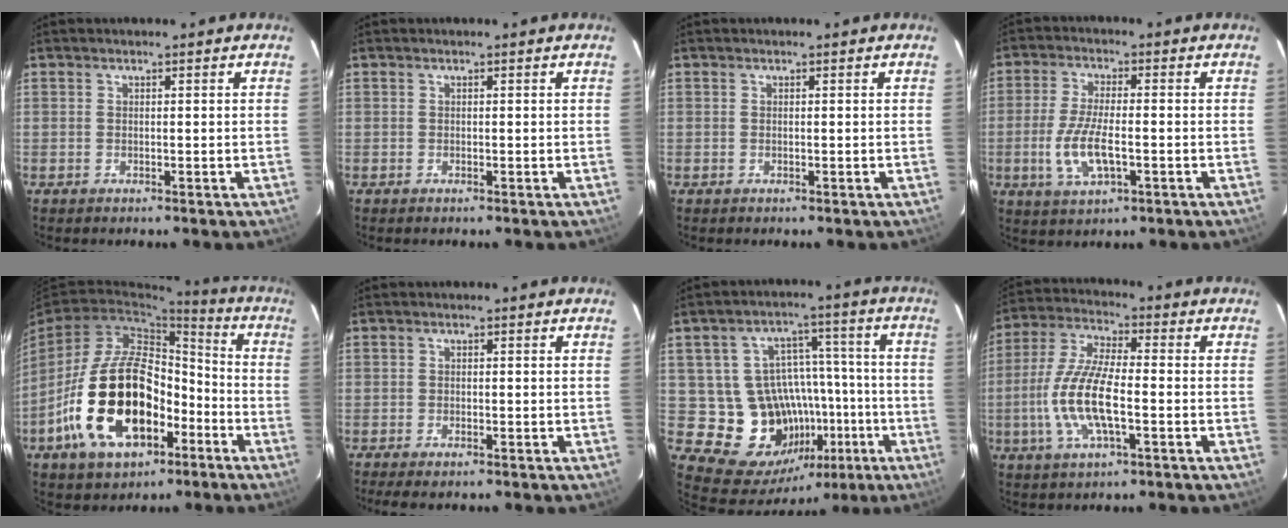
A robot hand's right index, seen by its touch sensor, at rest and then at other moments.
{"total": 0.0}
{"total": 0.0}
{"total": 8.9, "force": [-2.4, 3.1, 7.9], "torque": [-0.167, -0.008, -0.045]}
{"total": 19.8, "force": [-8.4, 11.1, 14.1], "torque": [-0.274, 0.015, -0.128]}
{"total": 2.9, "force": [-2.3, 0.8, 1.6], "torque": [-0.039, -0.009, -0.040]}
{"total": 17.5, "force": [-5.9, 14.5, 8.0], "torque": [-0.153, 0.041, -0.049]}
{"total": 12.7, "force": [-3.1, 3.8, 11.7], "torque": [-0.249, -0.003, -0.064]}